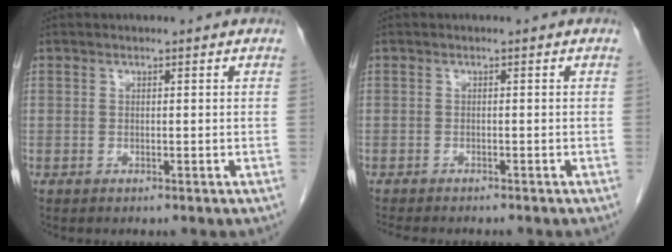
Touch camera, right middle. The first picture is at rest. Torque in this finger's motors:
{"motor_torque": [0.08, -0.06, -0.01, 0.01]}